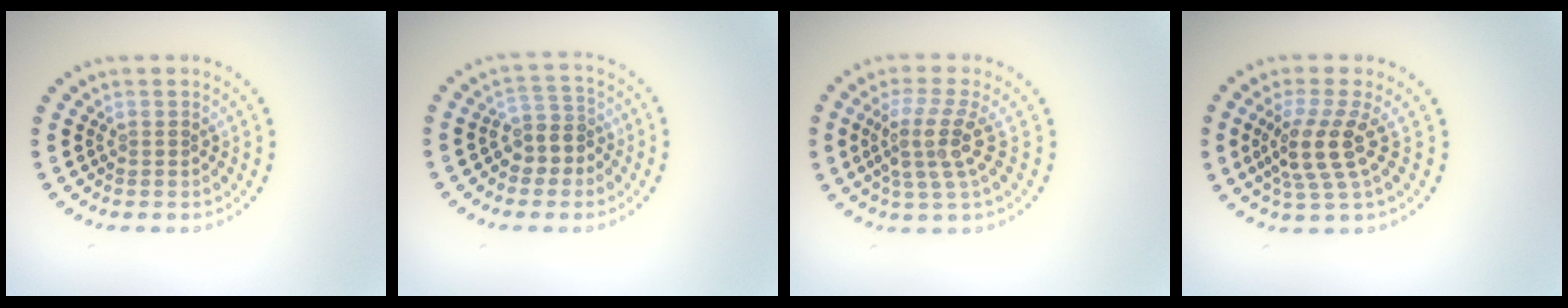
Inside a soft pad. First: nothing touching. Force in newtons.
{"total": 2.8, "press": 2.5, "slide": 1.3}
{"total": 3.8, "press": 2.7, "slide": 2.6}
{"total": 4.0, "press": 2.9, "slide": 2.6}